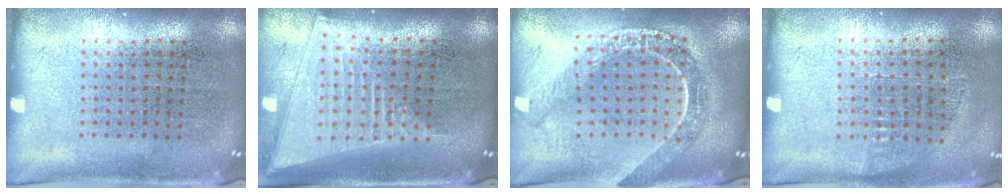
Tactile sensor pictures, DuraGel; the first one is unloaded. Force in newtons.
{"total": 2.1, "press": 1.7, "slide": 1.2}
{"total": 2.2, "press": 1.8, "slide": 1.2}
{"total": 0.6, "press": 0.5, "slide": 0.3}